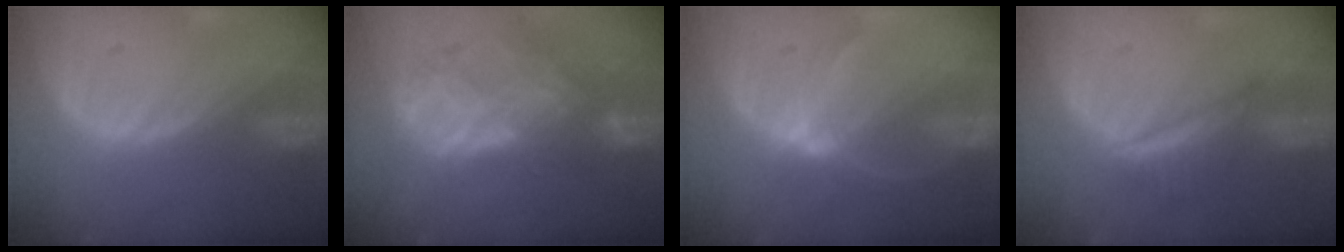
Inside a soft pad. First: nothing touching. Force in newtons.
{"total": 9.0, "press": 7.8, "slide": 4.5}
{"total": 5.9, "press": 5.7, "slide": 1.6}
{"total": 6.1, "press": 5.4, "slide": 2.8}